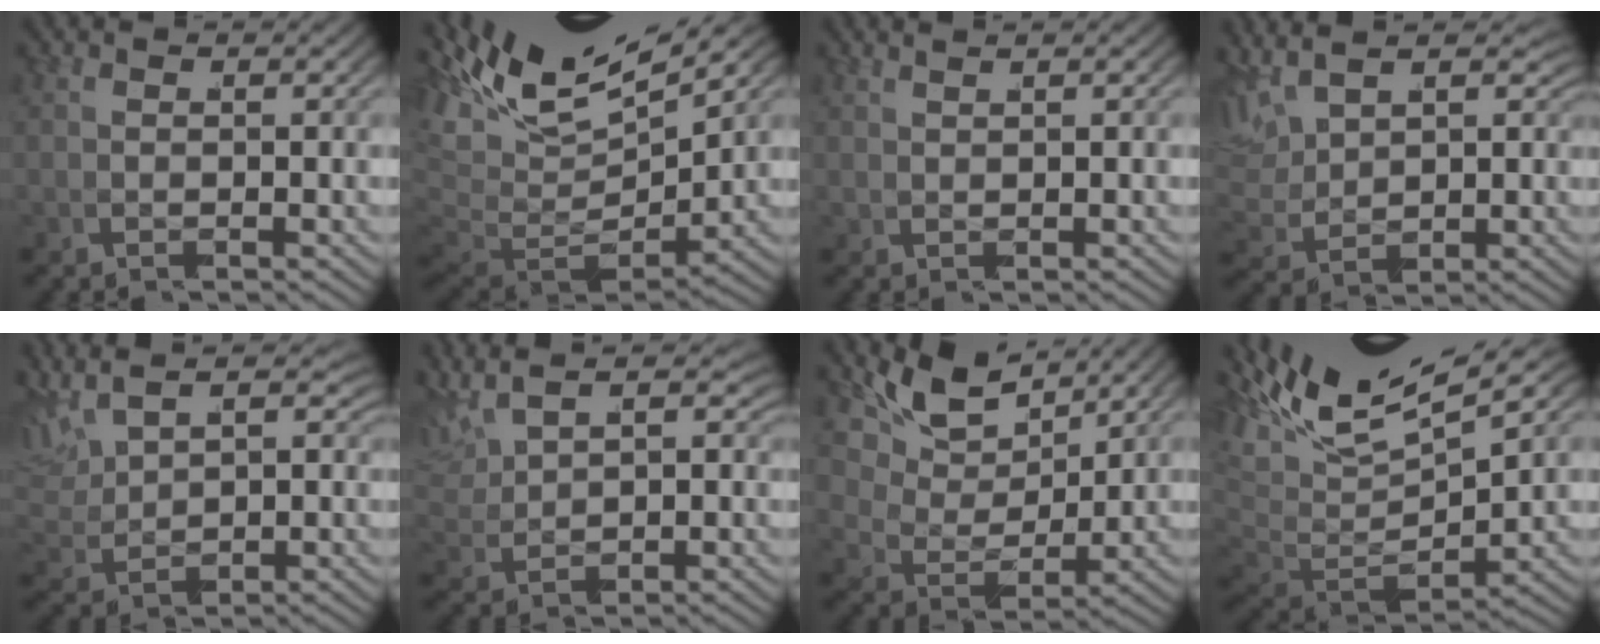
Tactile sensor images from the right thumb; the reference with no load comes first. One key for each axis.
{"total": 9.3, "fx": 1.2, "fy": 6.2, "fz": 6.9, "tx": -0.149, "ty": -0.031, "tz": 0.026}
{"total": 1.1, "fx": 1.0, "fy": -0.4, "fz": -0.2, "tx": 0.010, "ty": 0.007, "tz": 0.019}
{"total": 4.1, "fx": 2.6, "fy": 2.6, "fz": 1.8, "tx": -0.047, "ty": 0.006, "tz": 0.048}
{"total": 3.8, "fx": 2.7, "fy": 2.2, "fz": 1.5, "tx": -0.042, "ty": 0.007, "tz": 0.050}
{"total": 3.2, "fx": 2.6, "fy": 1.6, "fz": 1.1, "tx": -0.031, "ty": 0.007, "tz": 0.051}
{"total": 5.4, "fx": 2.8, "fy": 3.0, "fz": 3.4, "tx": -0.087, "ty": 0.001, "tz": 0.046}
{"total": 9.1, "fx": 2.1, "fy": 5.7, "fz": 6.7, "tx": -0.134, "ty": -0.019, "tz": 0.034}